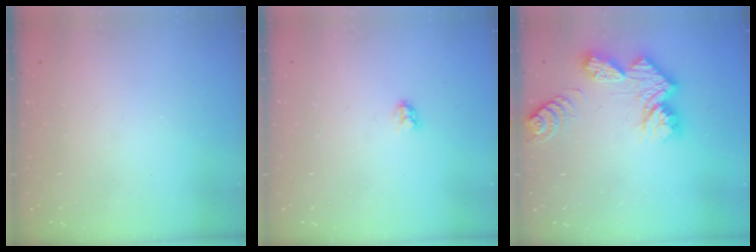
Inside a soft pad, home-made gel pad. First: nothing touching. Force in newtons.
{"total": 2.9, "press": 2.9, "slide": 0.3}
{"total": 11.9, "press": 11.8, "slide": 1.0}